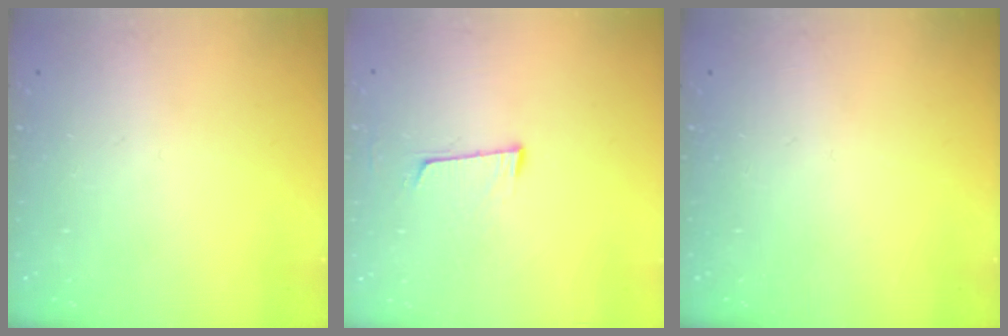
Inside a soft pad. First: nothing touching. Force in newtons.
{"total": 5.8, "press": 5.5, "slide": 1.9}
{"total": 0.0}